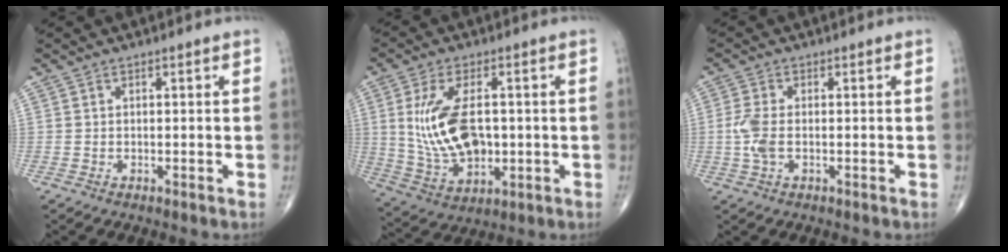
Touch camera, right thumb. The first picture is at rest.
{"total": 13.9, "force": [1.0, 7.7, 11.5], "torque": [-0.211, -0.006, 0.031]}
{"total": 4.2, "force": [-0.5, 2.1, 3.6], "torque": [-0.094, 0.002, -0.015]}